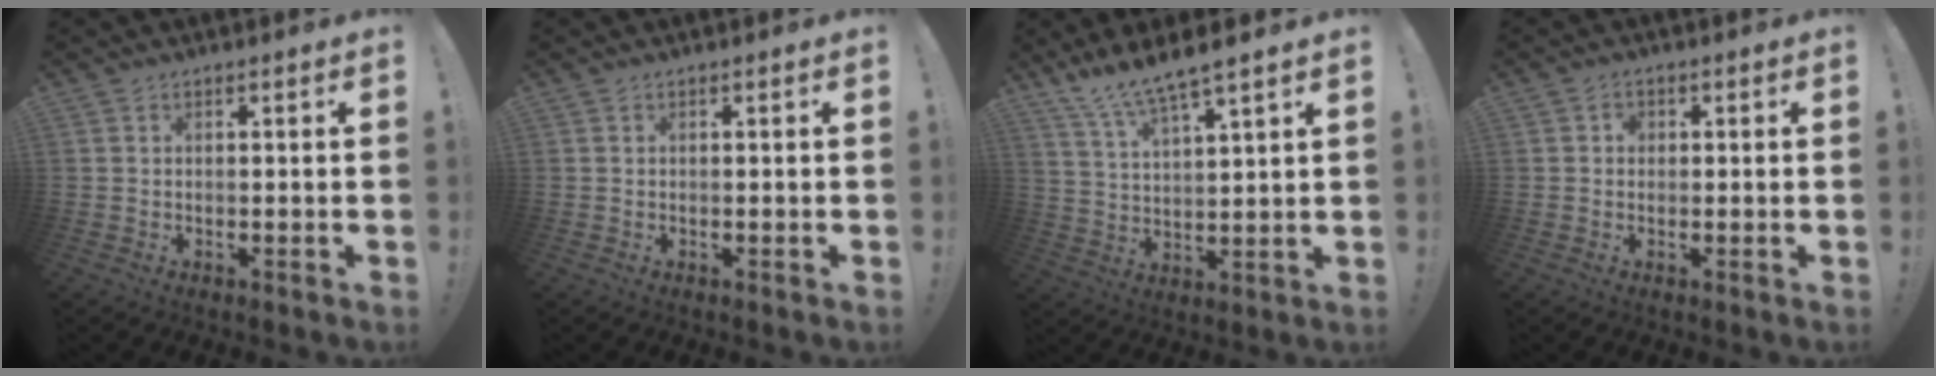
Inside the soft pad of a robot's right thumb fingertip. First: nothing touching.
{"total": 0.0}
{"total": 8.4, "force": [7.6, 0.2, 3.5], "torque": [-0.079, -0.048, 0.137]}
{"total": 1.3, "force": [-0.2, 1.2, 0.6], "torque": [-0.008, 0.004, -0.005]}